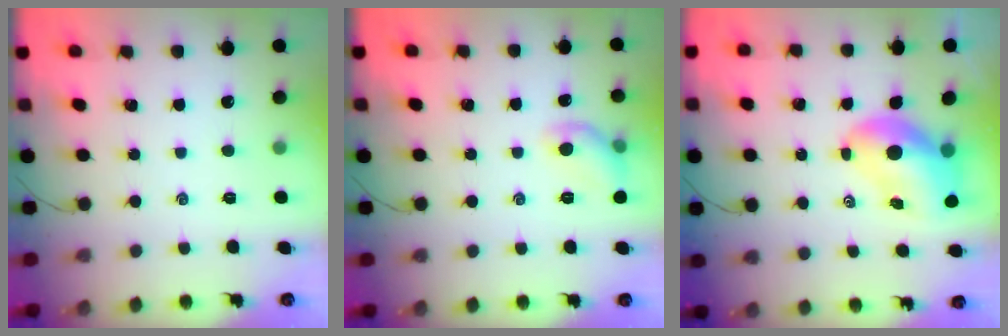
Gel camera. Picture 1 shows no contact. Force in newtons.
{"total": 8.0, "press": 7.9, "slide": 1.1}
{"total": 10.0, "press": 9.6, "slide": 3.1}